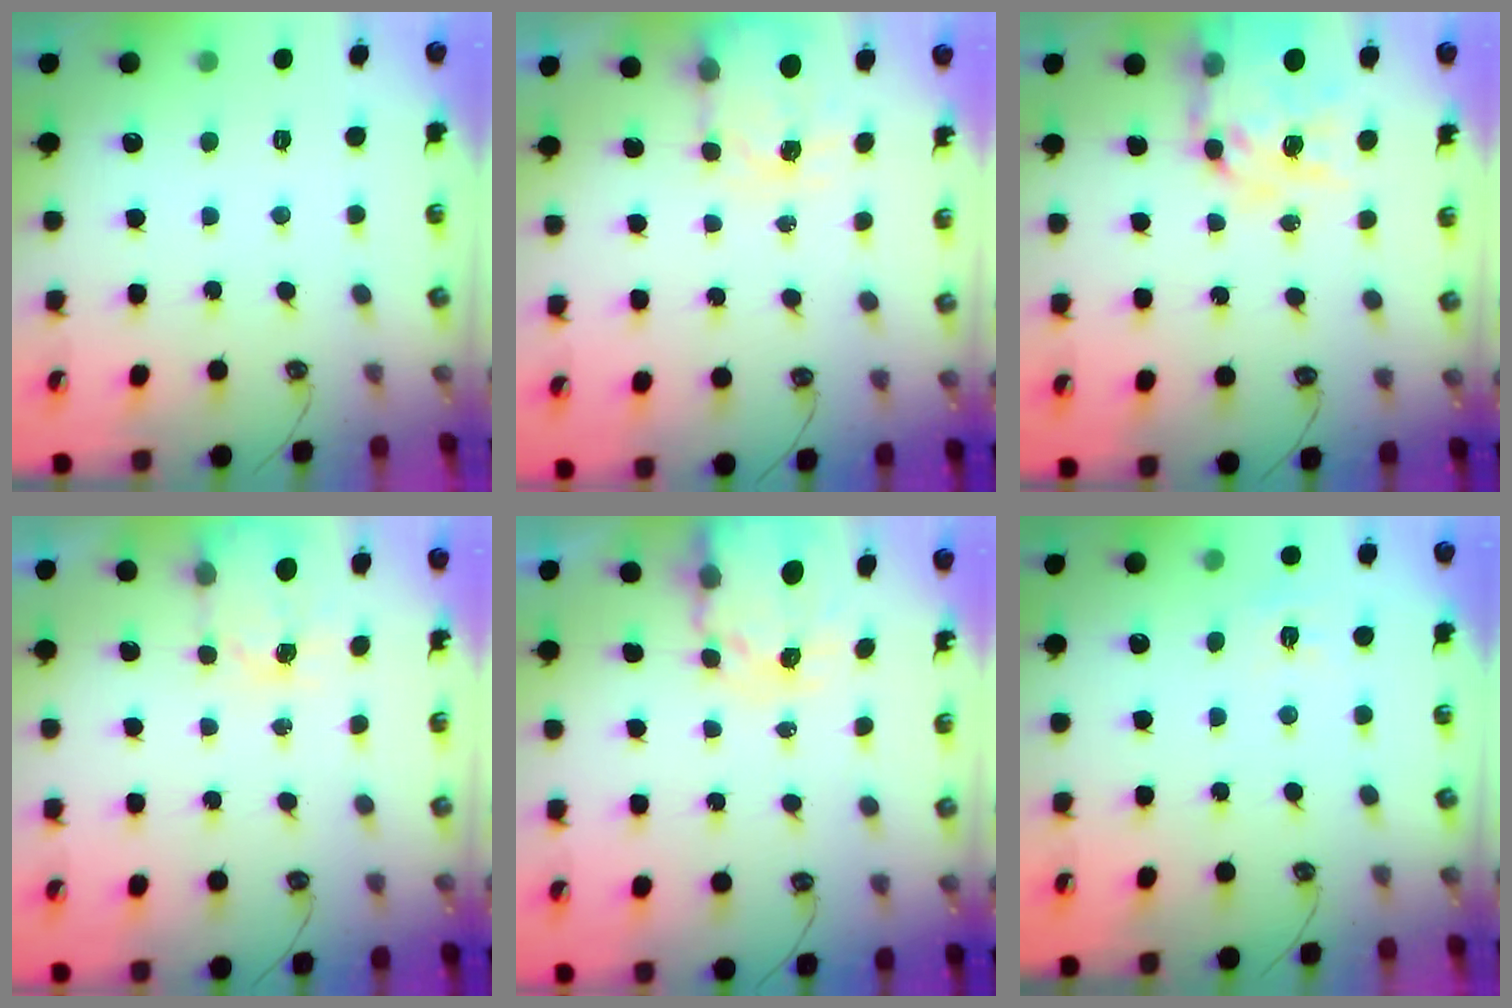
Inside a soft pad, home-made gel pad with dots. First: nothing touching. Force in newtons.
{"total": 4.0, "press": 3.9, "slide": 0.6}
{"total": 15.4, "press": 15.4, "slide": 1.2}
{"total": 3.6, "press": 3.6, "slide": 0.4}
{"total": 5.0, "press": 5.0, "slide": 0.4}
{"total": 5.5, "press": 5.4, "slide": 0.7}